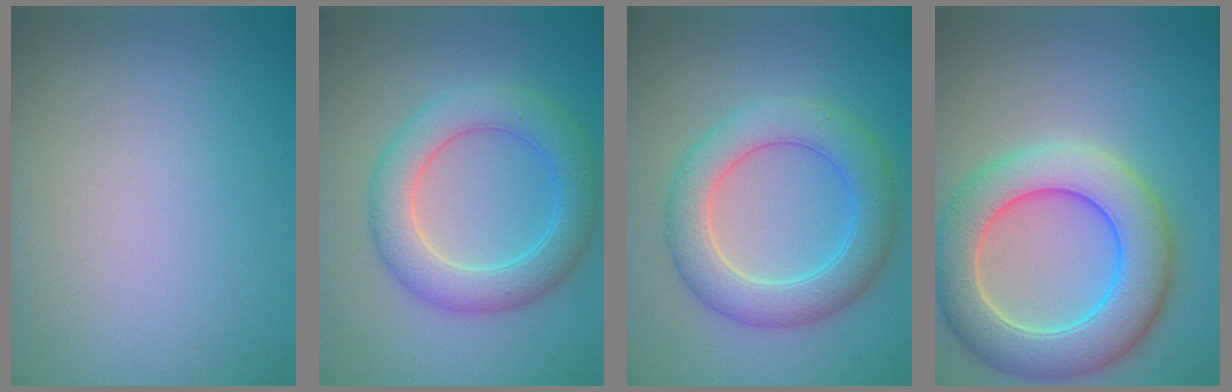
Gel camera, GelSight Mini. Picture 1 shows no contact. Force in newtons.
{"total": 5.6, "press": 5.6, "slide": 0.4}
{"total": 5.9, "press": 5.9, "slide": 0.4}
{"total": 8.7, "press": 8.6, "slide": 0.6}